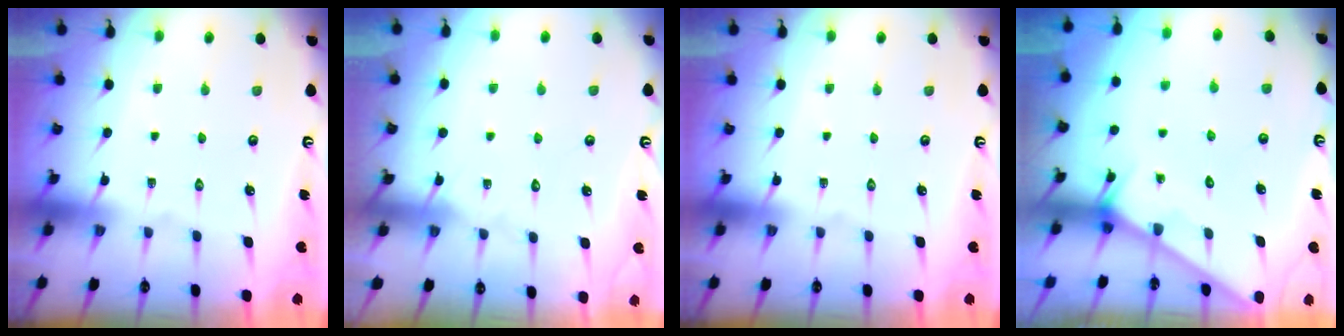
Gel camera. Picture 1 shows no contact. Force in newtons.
{"total": 5.2, "press": 5.2, "slide": 0.6}
{"total": 0.0}
{"total": 2.2, "press": 2.2, "slide": 0.2}